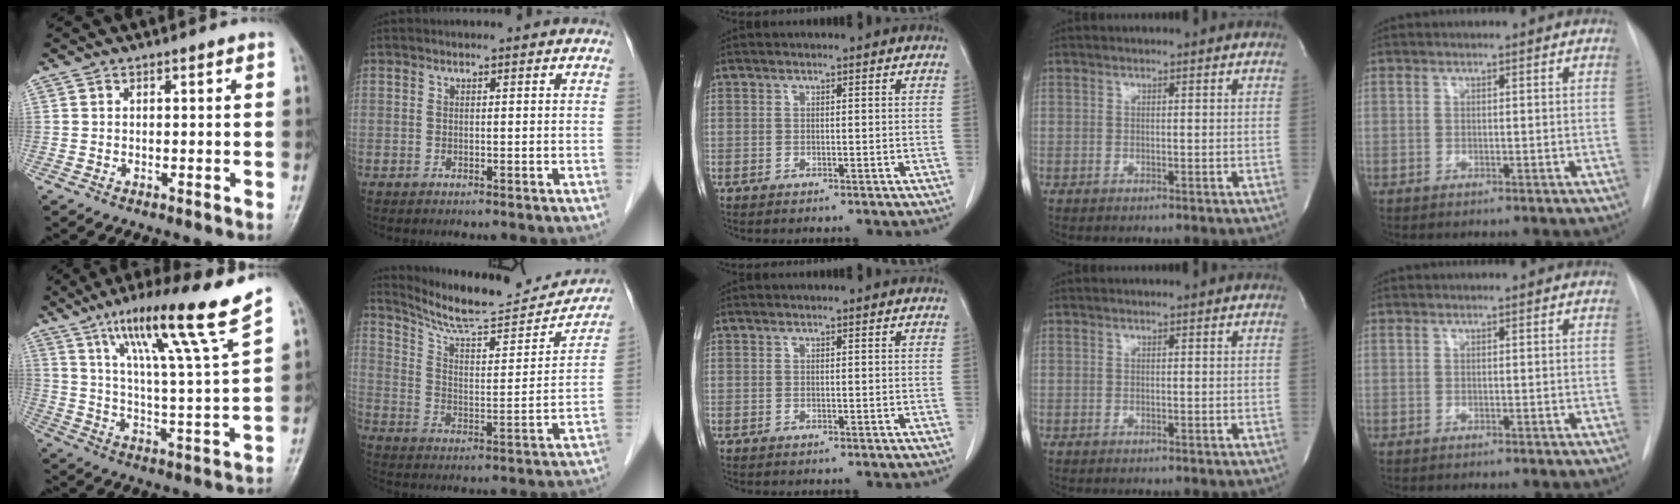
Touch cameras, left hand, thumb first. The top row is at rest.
{"thumb": {"total": 18.0, "force": [12.1, -0.6, 13.3], "torque": [-0.201, -0.062, 0.196]}, "index": {"total": 19.1, "force": [18.1, 1.9, 5.7], "torque": [-0.093, -0.037, 0.264]}}